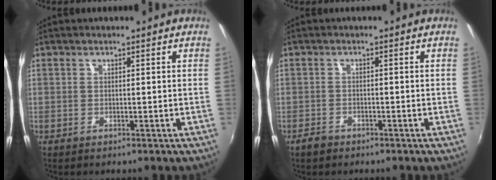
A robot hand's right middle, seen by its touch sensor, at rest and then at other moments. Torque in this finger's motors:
{"motor_torque": [0.53, -0.34, 0.11, 0.00]}